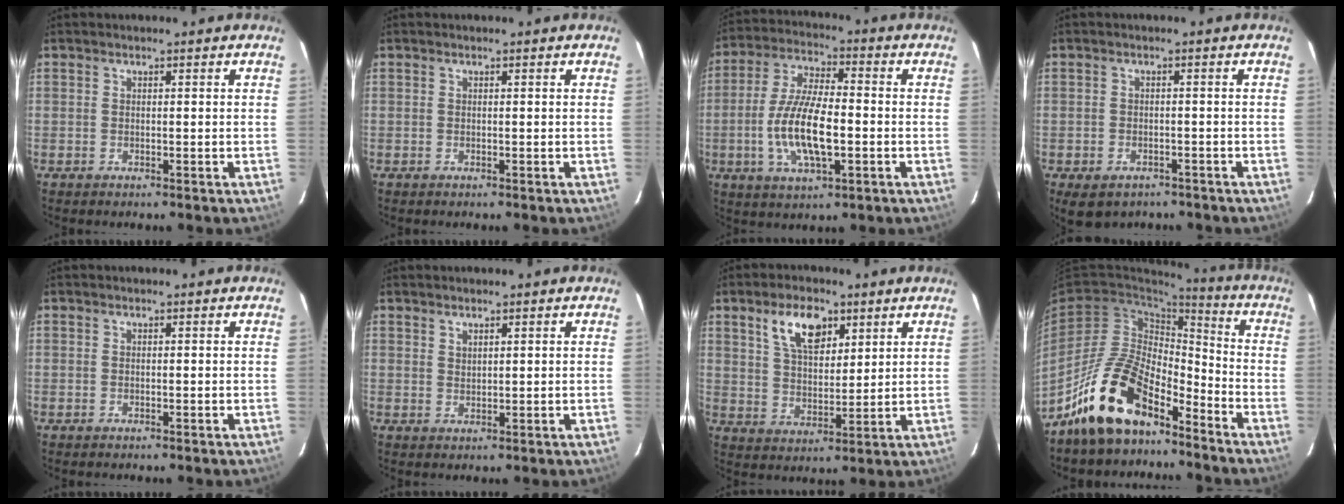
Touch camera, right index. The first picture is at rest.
{"total": 0.0}
{"total": 13.3, "force": [-2.8, 4.6, 12.2], "torque": [-0.246, -0.005, -0.050]}
{"total": 6.3, "force": [-4.2, 3.9, 2.7], "torque": [-0.055, -0.010, -0.053]}
{"total": 0.0}
{"total": 1.5, "force": [1.2, 0.6, 0.5], "torque": [-0.006, 0.001, 0.023]}
{"total": 9.6, "force": [5.2, 4.8, 6.4], "torque": [-0.113, 0.013, 0.098]}
{"total": 16.1, "force": [-11.7, 6.7, 8.8], "torque": [-0.174, 0.019, -0.209]}